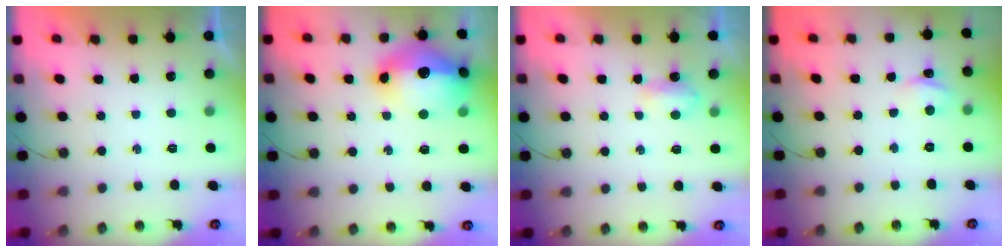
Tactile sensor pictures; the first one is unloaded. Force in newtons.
{"total": 19.1, "press": 19.0, "slide": 1.7}
{"total": 3.4, "press": 3.3, "slide": 0.4}
{"total": 3.0, "press": 3.0, "slide": 0.4}